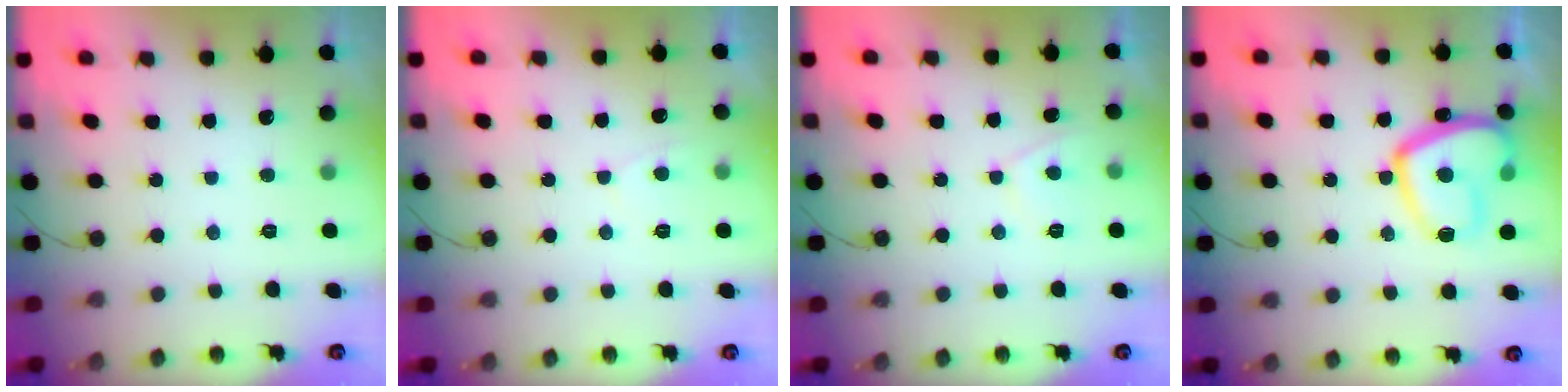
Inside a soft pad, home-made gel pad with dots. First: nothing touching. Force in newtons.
{"total": 2.7, "press": 2.7, "slide": 0.3}
{"total": 2.4, "press": 2.3, "slide": 0.5}
{"total": 16.8, "press": 16.7, "slide": 2.0}